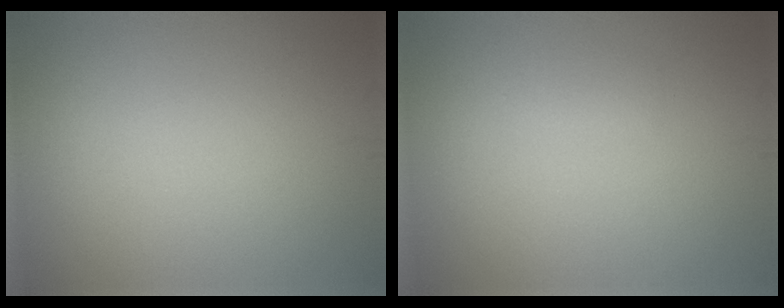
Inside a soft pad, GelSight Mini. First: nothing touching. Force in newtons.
{"total": 0.7, "press": 0.7, "slide": 0.1}